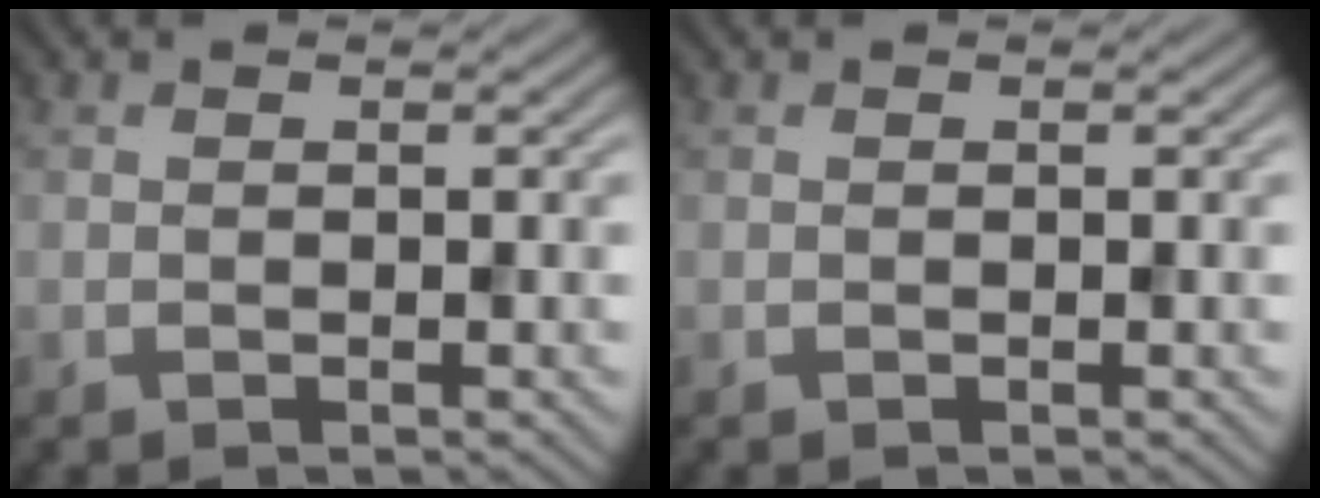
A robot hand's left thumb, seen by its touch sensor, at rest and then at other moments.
{"total": 0.0}